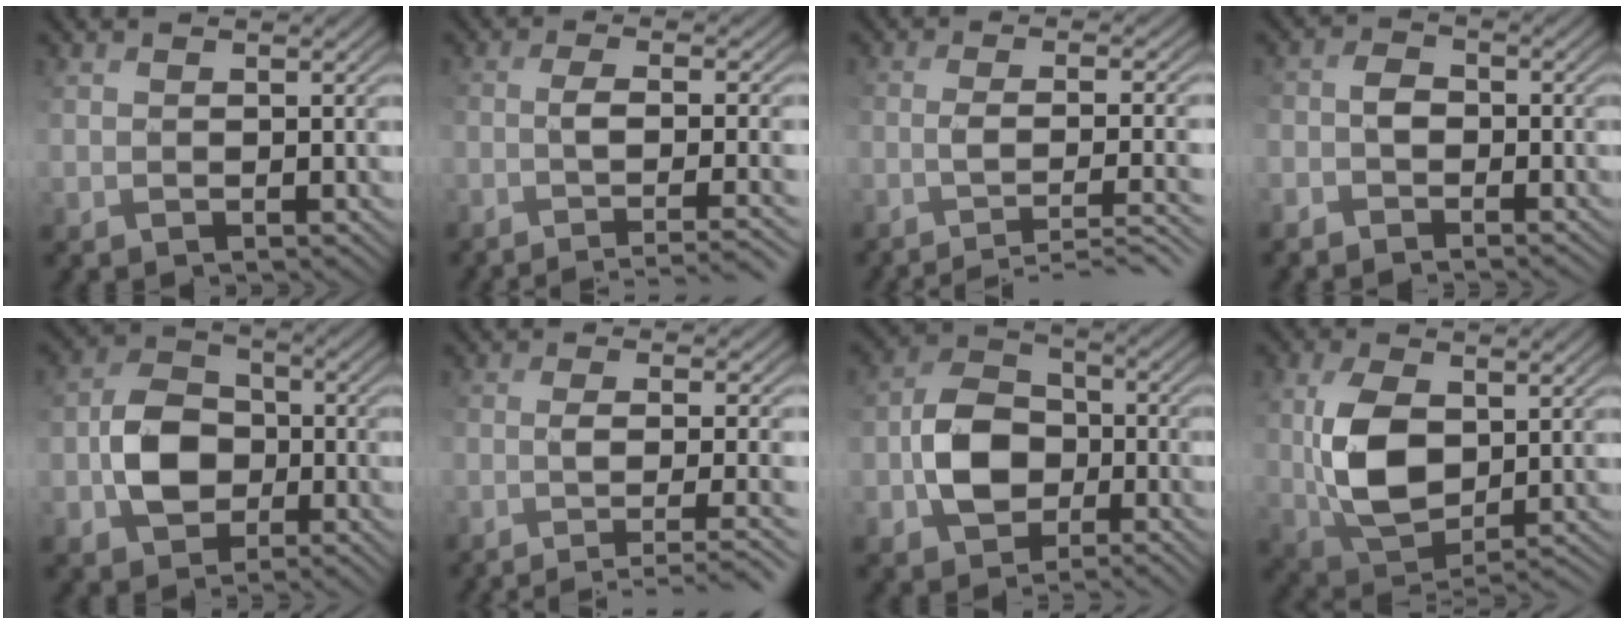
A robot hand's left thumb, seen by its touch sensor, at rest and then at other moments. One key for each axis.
{"total": 6.3, "fx": -2.6, "fy": 1.7, "fz": 5.4, "tx": -0.080, "ty": -0.008, "tz": -0.042}
{"total": 7.8, "fx": -4.6, "fy": 1.8, "fz": 6.0, "tx": -0.092, "ty": -0.002, "tz": -0.065}
{"total": 3.1, "fx": -2.3, "fy": 1.6, "fz": 1.5, "tx": -0.028, "ty": 0.002, "tz": -0.055}
{"total": 6.9, "fx": -2.4, "fy": 5.0, "fz": 4.1, "tx": -0.082, "ty": 0.005, "tz": -0.058}
{"total": 7.0, "fx": -3.5, "fy": 1.9, "fz": 5.7, "tx": -0.086, "ty": -0.008, "tz": -0.050}
{"total": 7.4, "fx": -2.9, "fy": 5.0, "fz": 4.6, "tx": -0.094, "ty": 0.006, "tz": -0.069}
{"total": 7.8, "fx": 0.5, "fy": 4.4, "fz": 6.4, "tx": -0.143, "ty": -0.003, "tz": 0.013}